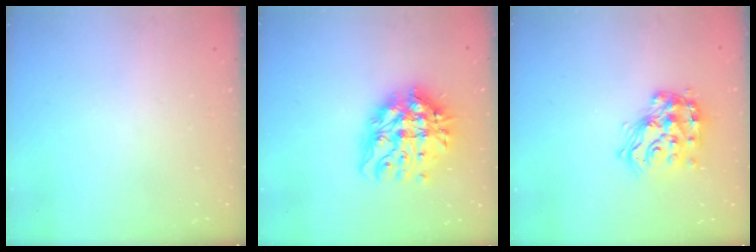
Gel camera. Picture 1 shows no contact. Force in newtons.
{"total": 17.5, "press": 17.4, "slide": 1.7}
{"total": 16.6, "press": 16.5, "slide": 1.2}